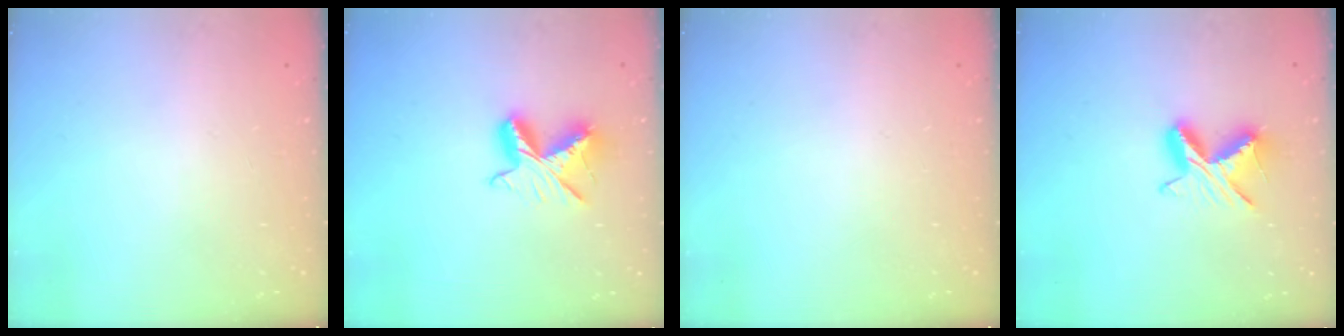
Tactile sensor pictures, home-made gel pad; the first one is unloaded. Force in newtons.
{"total": 9.6, "press": 9.6, "slide": 0.8}
{"total": 0.0}
{"total": 8.5, "press": 8.5, "slide": 0.4}